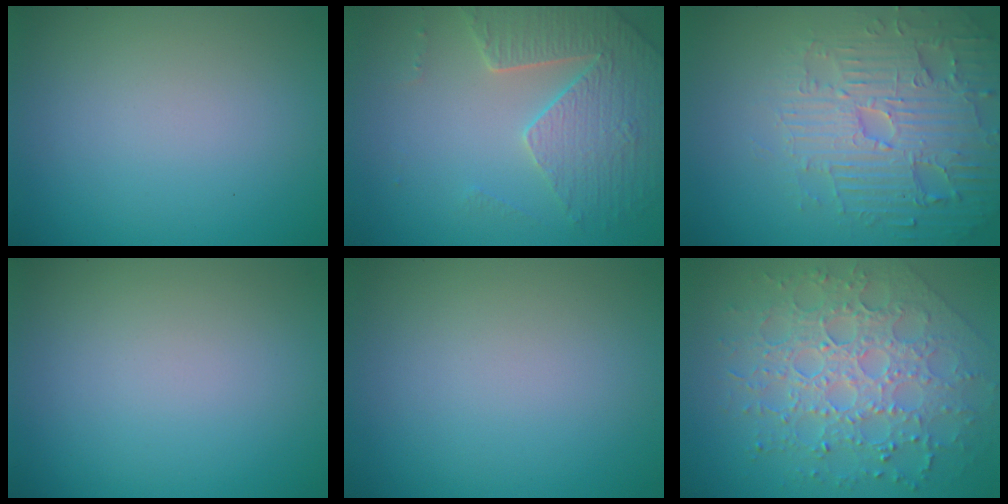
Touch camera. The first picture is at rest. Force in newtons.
{"total": 4.5, "press": 4.2, "slide": 1.5}
{"total": 5.2, "press": 5.0, "slide": 1.1}
{"total": 0.0}
{"total": 0.0}
{"total": 7.9, "press": 5.7, "slide": 5.5}